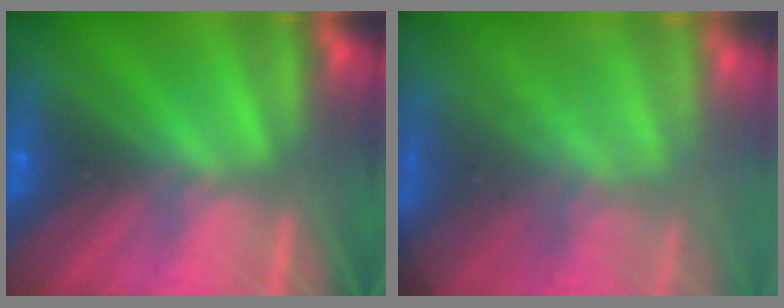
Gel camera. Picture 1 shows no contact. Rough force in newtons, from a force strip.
{"total": 7.2}